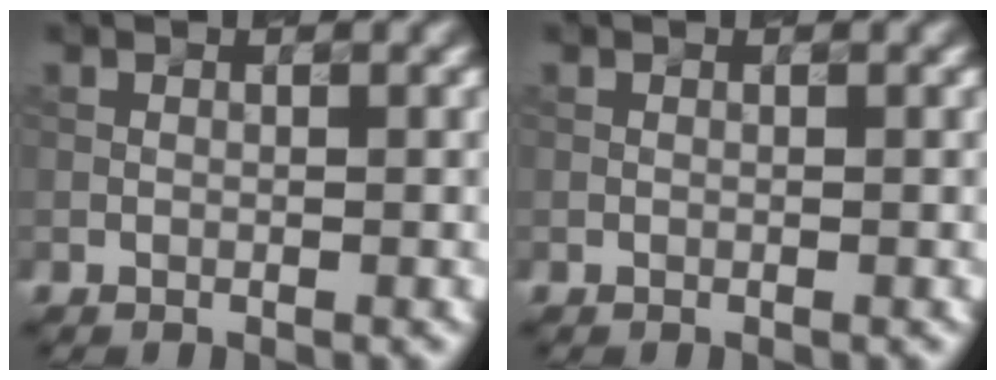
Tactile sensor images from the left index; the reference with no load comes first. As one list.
[{"total": 0.0}]